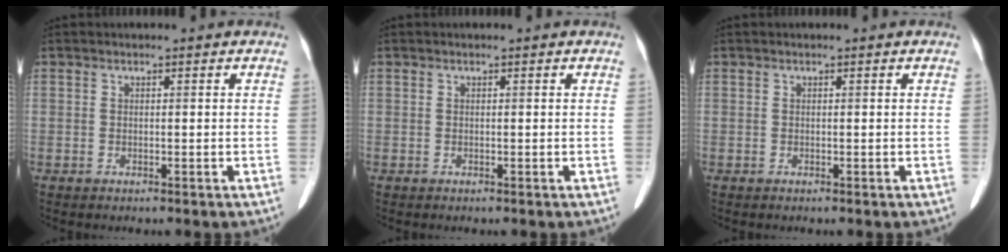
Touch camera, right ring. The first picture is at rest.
{"total": 0.0}
{"total": 0.0}